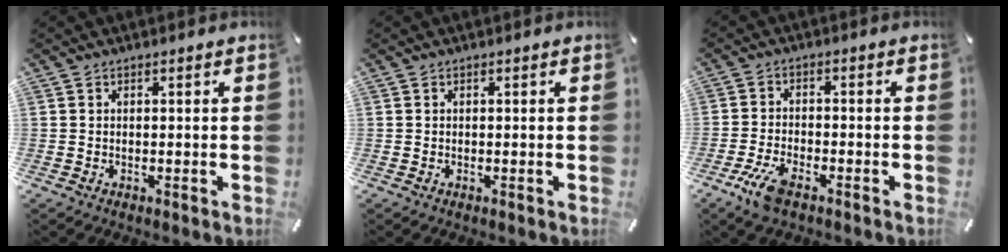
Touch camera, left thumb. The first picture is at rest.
{"total": 0.0}
{"total": 6.6, "force": [-3.9, 2.5, 4.6], "torque": [-0.116, 0.001, -0.077]}